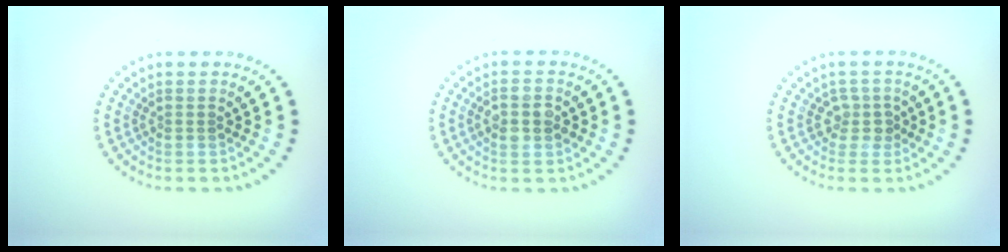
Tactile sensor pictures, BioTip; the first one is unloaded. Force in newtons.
{"total": 2.7, "press": 2.7, "slide": 0.2}
{"total": 1.9, "press": 1.4, "slide": 1.2}